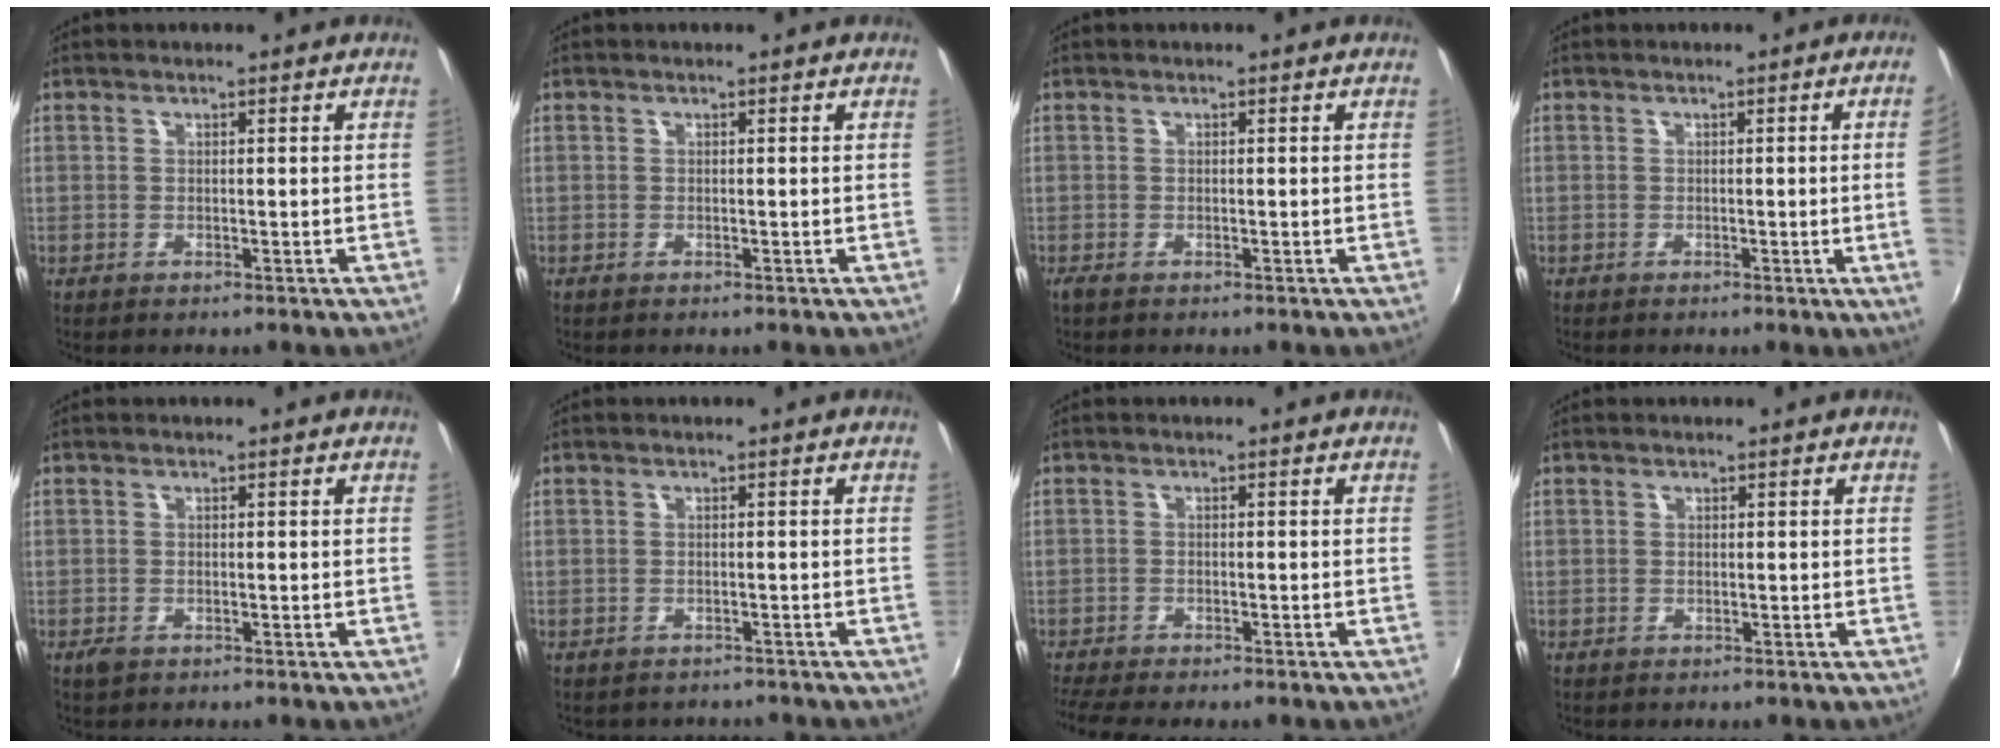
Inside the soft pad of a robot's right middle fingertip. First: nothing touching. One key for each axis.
{"total": 0.0}
{"total": 0.6, "fx": -0.4, "fy": 0.2, "fz": 0.4, "tx": -0.009, "ty": -0.003, "tz": -0.010}
{"total": 4.6, "fx": 0.2, "fy": -2.1, "fz": 4.0, "tx": -0.062, "ty": -0.007, "tz": 0.007}
{"total": 1.6, "fx": -1.0, "fy": 0.9, "fz": 0.8, "tx": -0.016, "ty": -0.004, "tz": -0.020}
{"total": 2.9, "fx": -2.6, "fy": 1.3, "fz": 0.6, "tx": -0.014, "ty": -0.012, "tz": -0.031}
{"total": 6.0, "fx": -5.4, "fy": 0.7, "fz": 2.7, "tx": -0.072, "ty": -0.024, "tz": -0.089}
{"total": 0.0}